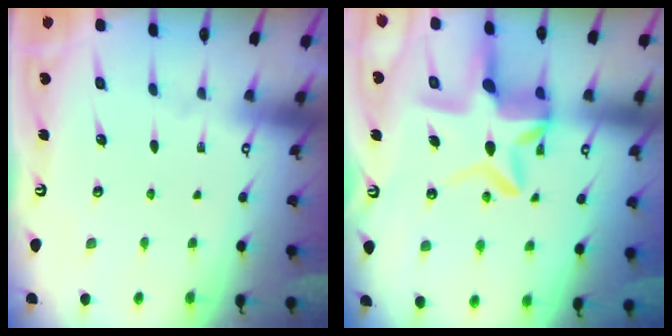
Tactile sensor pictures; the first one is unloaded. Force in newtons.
{"total": 12.1, "press": 11.9, "slide": 1.8}